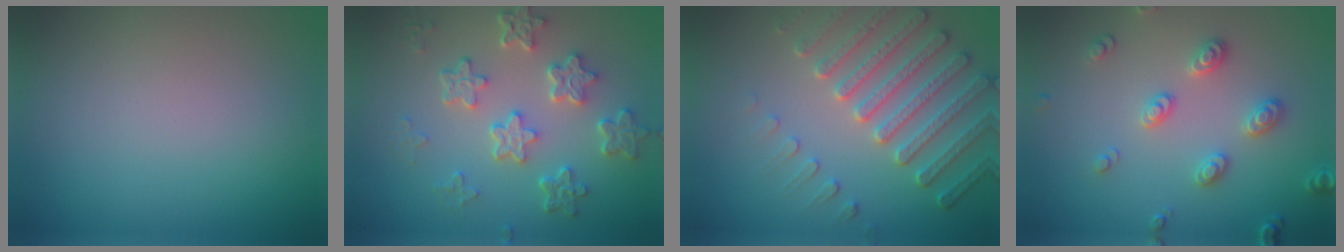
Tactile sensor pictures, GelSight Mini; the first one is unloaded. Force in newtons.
{"total": 5.6, "press": 4.3, "slide": 3.6}
{"total": 5.2, "press": 4.7, "slide": 2.4}
{"total": 2.8, "press": 2.7, "slide": 0.8}